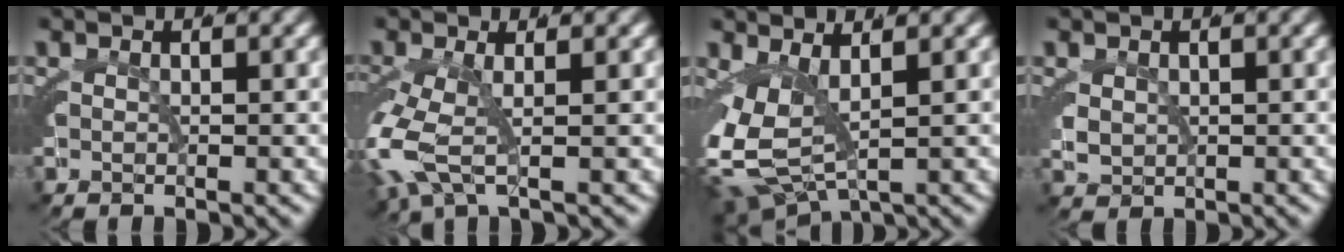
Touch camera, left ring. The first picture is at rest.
{"total": 4.5, "force": [-0.5, 1.9, 4.0], "torque": [-0.123, -0.030, 0.011]}
{"total": 7.6, "force": [-0.7, 5.4, 5.4], "torque": [-0.146, -0.048, 0.013]}
{"total": 1.5, "force": [0.5, 1.1, 0.9], "torque": [-0.029, -0.012, 0.022]}